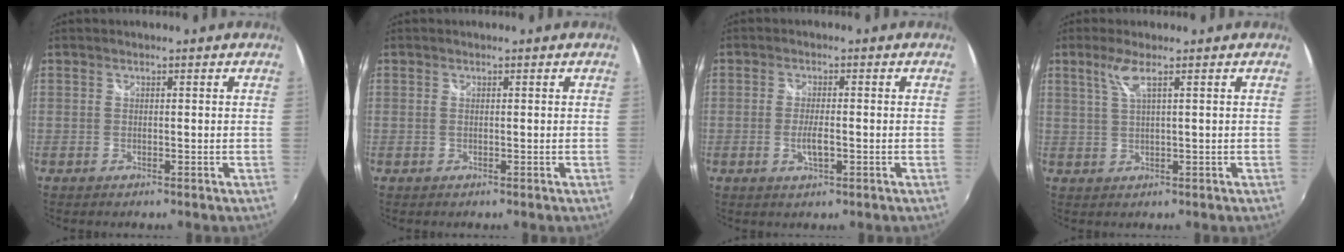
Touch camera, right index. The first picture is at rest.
{"total": 0.0}
{"total": 3.4, "force": [-1.0, 0.9, 3.2], "torque": [-0.063, -0.006, -0.018]}
{"total": 3.3, "force": [1.6, -0.3, 2.8], "torque": [-0.059, -0.001, 0.036]}